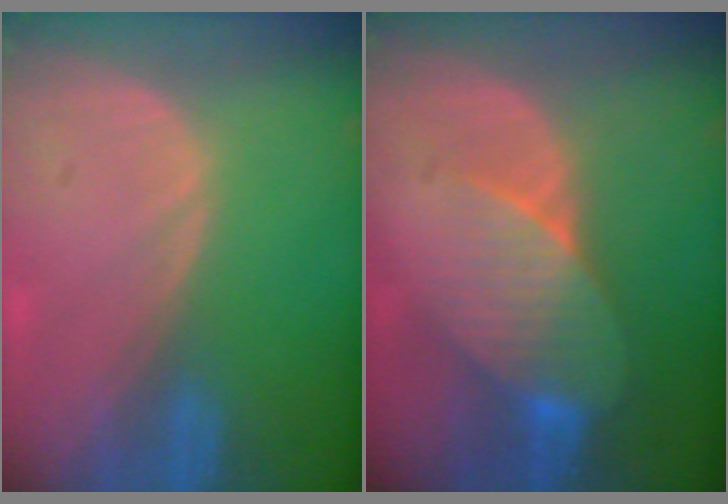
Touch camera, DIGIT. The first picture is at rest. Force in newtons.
{"total": 8.2, "press": 7.3, "slide": 3.6}